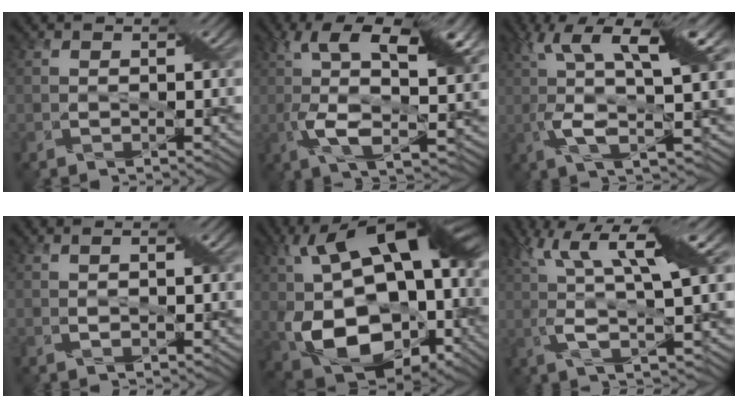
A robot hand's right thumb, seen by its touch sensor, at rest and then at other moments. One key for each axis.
{"total": 13.1, "fx": 2.7, "fy": 5.3, "fz": 11.7, "tx": -0.214, "ty": -0.005, "tz": 0.042}
{"total": 10.7, "fx": 2.3, "fy": 2.9, "fz": 10.0, "tx": -0.193, "ty": 0.009, "tz": 0.040}
{"total": 1.5, "fx": 0.5, "fy": 0.3, "fz": 1.3, "tx": -0.028, "ty": 0.004, "tz": 0.011}
{"total": 20.3, "fx": -0.9, "fy": 13.1, "fz": 15.5, "tx": -0.293, "ty": -0.011, "tz": -0.001}
{"total": 10.2, "fx": 3.4, "fy": 2.2, "fz": 9.4, "tx": -0.184, "ty": 0.013, "tz": 0.064}